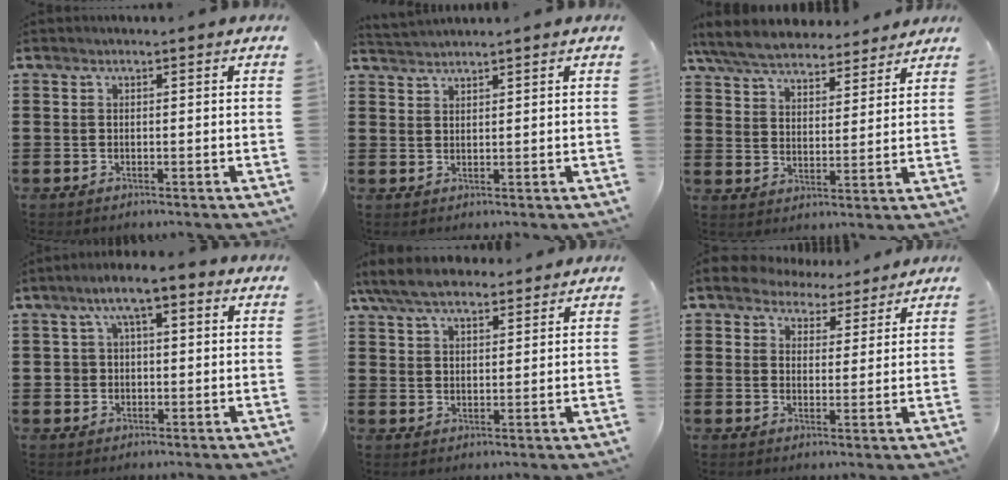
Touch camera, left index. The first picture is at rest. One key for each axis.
{"total": 1.7, "fx": 1.7, "fy": -0.2, "fz": 0.0, "tx": -0.004, "ty": 0.002, "tz": 0.035}
{"total": 6.6, "fx": 6.2, "fy": 1.3, "fz": 1.8, "tx": -0.063, "ty": -0.026, "tz": 0.110}
{"total": 5.7, "fx": 2.3, "fy": 3.0, "fz": 4.3, "tx": -0.094, "ty": 0.009, "tz": 0.035}
{"total": 7.2, "fx": 6.1, "fy": 2.3, "fz": 3.2, "tx": -0.080, "ty": -0.006, "tz": 0.115}
{"total": 5.4, "fx": 5.0, "fy": 2.1, "fz": 0.3, "tx": -0.032, "ty": -0.008, "tz": 0.095}